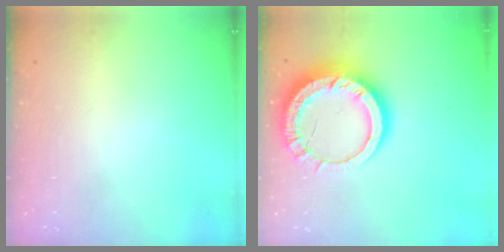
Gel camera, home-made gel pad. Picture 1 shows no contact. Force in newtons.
{"total": 14.9, "press": 14.8, "slide": 1.5}